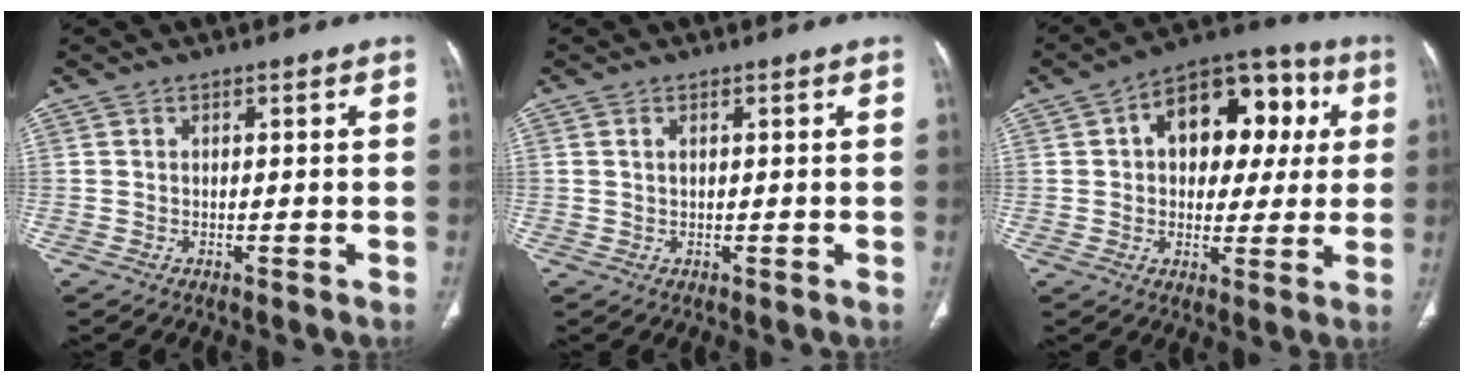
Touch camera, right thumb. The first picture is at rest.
{"total": 0.9, "force": [0.4, 0.4, 0.7], "torque": [-0.016, 0.004, 0.009]}
{"total": 17.2, "force": [4.0, 11.1, 12.5], "torque": [-0.119, 0.026, 0.053]}